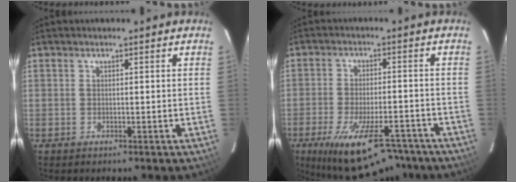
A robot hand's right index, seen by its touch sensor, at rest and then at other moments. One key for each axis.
{"total": 17.1, "fx": -12.4, "fy": 5.9, "fz": 10.2, "tx": -0.191, "ty": -0.035, "tz": -0.186}